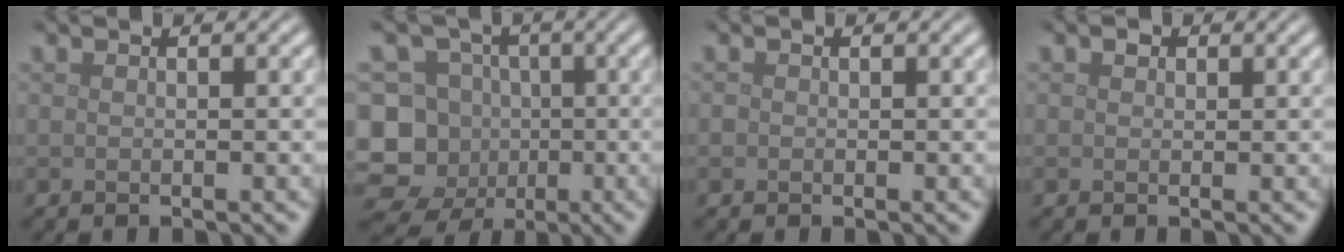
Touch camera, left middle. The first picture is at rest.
{"total": 12.1, "force": [-3.9, 10.9, 3.6], "torque": [-0.079, -0.001, -0.083]}
{"total": 0.5, "force": [-0.1, 0.5, 0.1], "torque": [0.001, -0.003, -0.004]}
{"total": 0.6, "force": [0.3, 0.5, 0.3], "torque": [-0.002, -0.002, 0.002]}